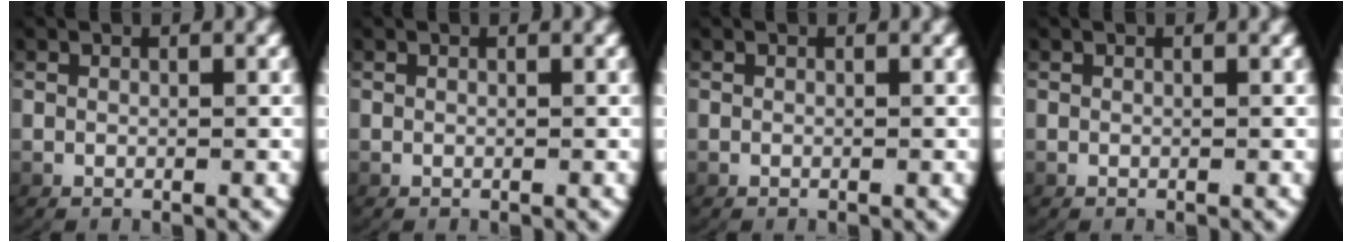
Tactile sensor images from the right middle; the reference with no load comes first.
{"total": 0.0}
{"total": 0.0}
{"total": 0.0}